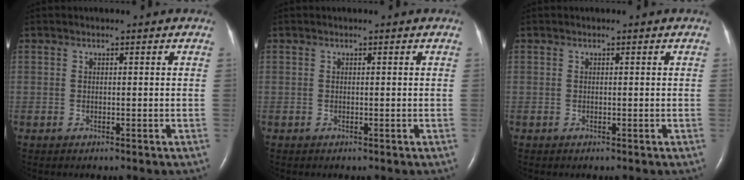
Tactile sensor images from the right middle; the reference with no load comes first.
{"total": 0.0}
{"total": 0.0}